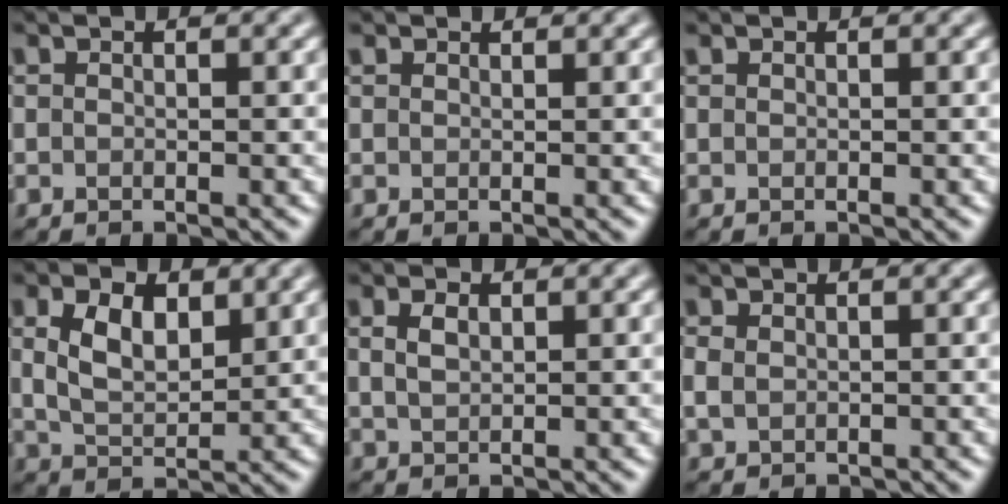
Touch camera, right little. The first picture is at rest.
{"total": 0.9, "force": [0.9, 0.2, 0.1], "torque": [-0.008, -0.002, 0.012]}
{"total": 0.0}
{"total": 4.7, "force": [1.6, 2.7, 3.5], "torque": [-0.076, 0.001, 0.031]}
{"total": 1.8, "force": [0.6, 1.1, 1.4], "torque": [-0.032, 0.001, 0.014]}
{"total": 1.5, "force": [0.1, 1.2, 0.8], "torque": [-0.020, -0.001, 0.005]}